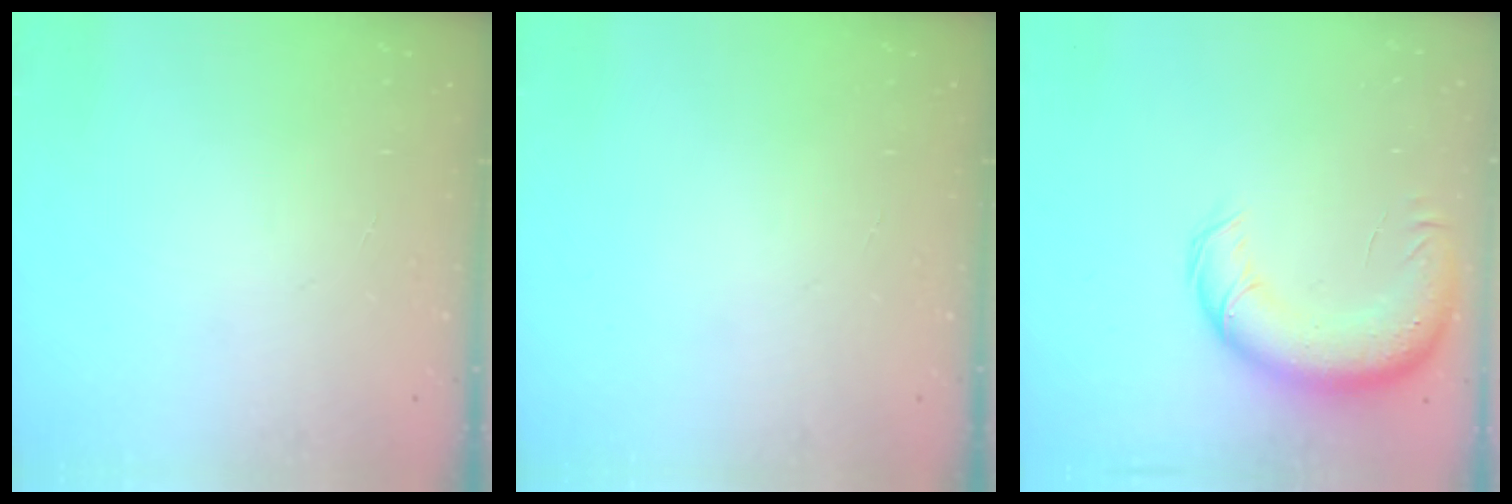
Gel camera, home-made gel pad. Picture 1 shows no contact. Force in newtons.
{"total": 0.0}
{"total": 14.8, "press": 14.3, "slide": 3.9}